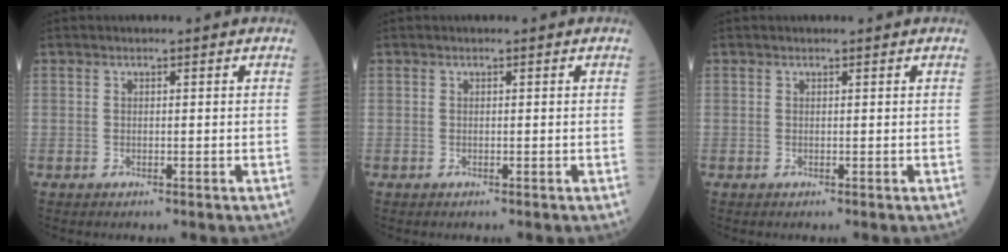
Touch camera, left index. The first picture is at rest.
{"total": 0.0}
{"total": 0.0}